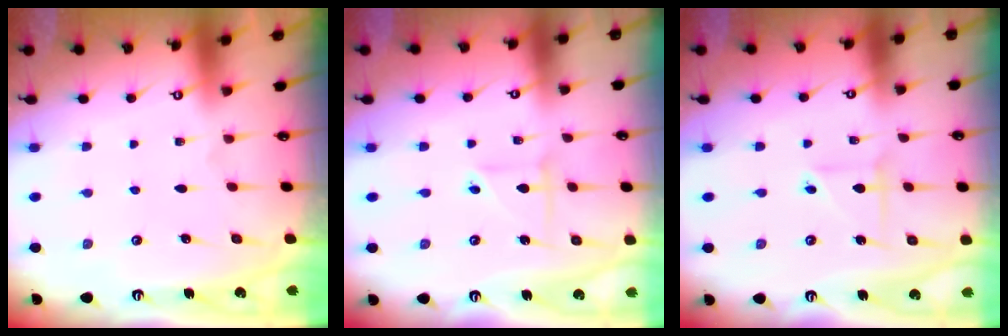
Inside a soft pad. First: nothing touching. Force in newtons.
{"total": 2.9, "press": 2.9, "slide": 0.3}
{"total": 2.9, "press": 2.9, "slide": 0.2}